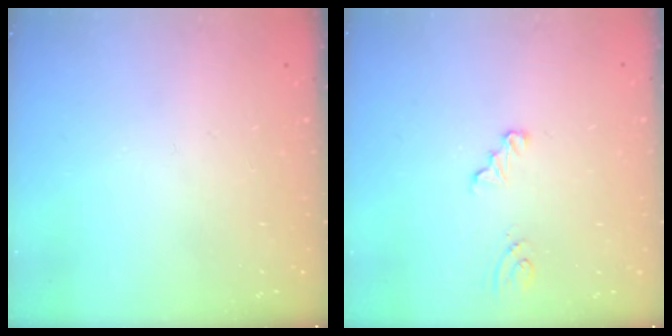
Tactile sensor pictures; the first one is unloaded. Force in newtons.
{"total": 2.1, "press": 2.1, "slide": 0.2}